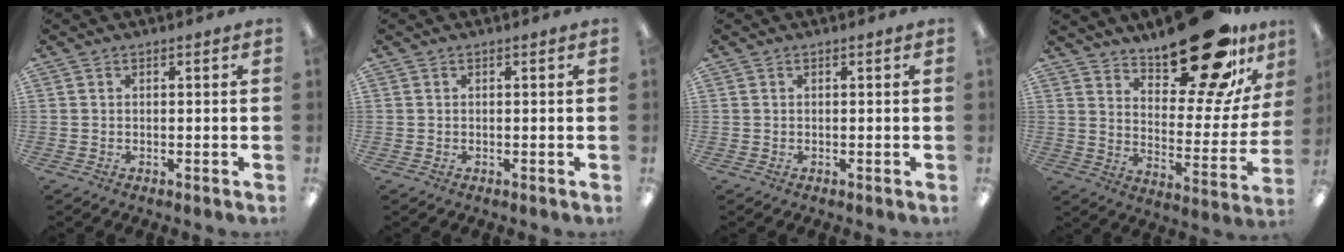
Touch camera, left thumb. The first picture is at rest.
{"total": 0.0}
{"total": 0.0}
{"total": 24.7, "force": [18.5, 8.8, 13.8], "torque": [-0.174, -0.125, 0.301]}